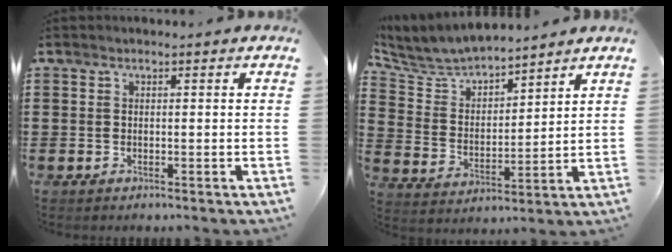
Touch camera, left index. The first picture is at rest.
{"total": 6.0, "force": [5.7, 1.3, 1.2], "torque": [-0.058, -0.034, 0.096]}